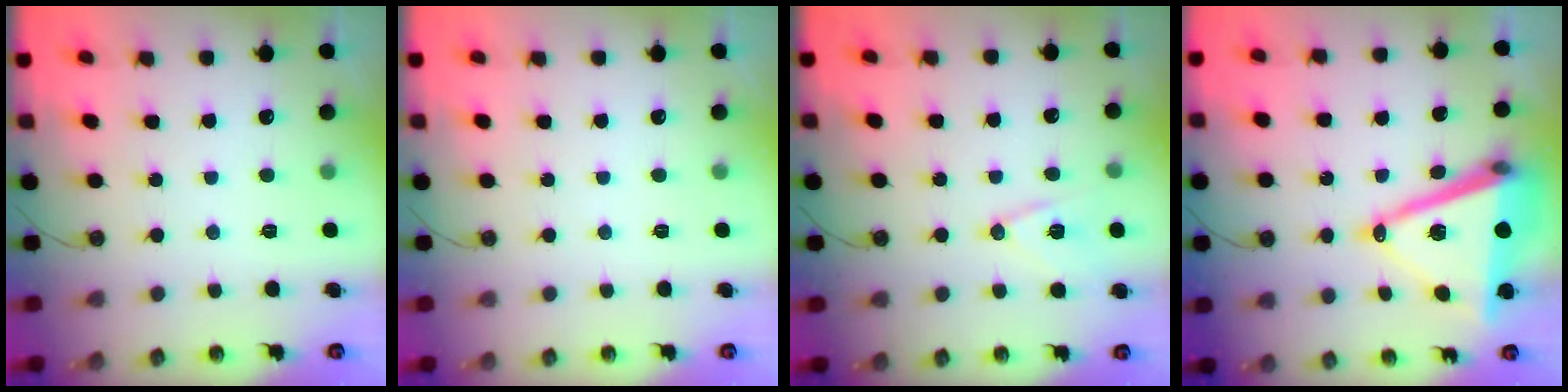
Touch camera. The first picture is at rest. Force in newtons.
{"total": 0.0}
{"total": 11.1, "press": 10.5, "slide": 3.5}
{"total": 18.3, "press": 17.9, "slide": 3.9}